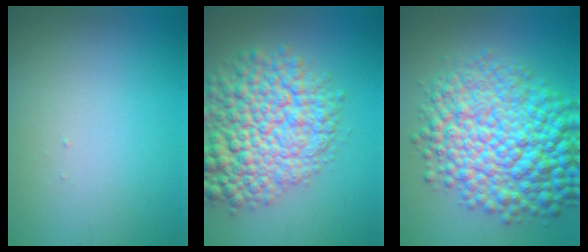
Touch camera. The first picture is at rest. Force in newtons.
{"total": 10.0, "press": 10.0, "slide": 0.4}
{"total": 12.5, "press": 12.5, "slide": 0.2}